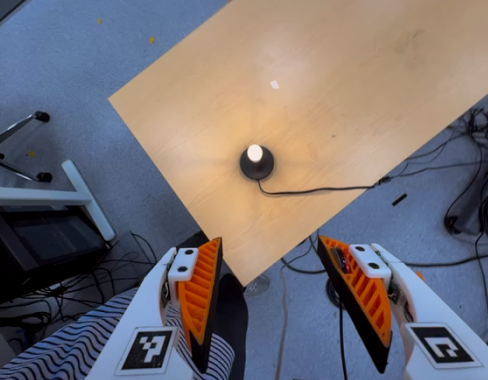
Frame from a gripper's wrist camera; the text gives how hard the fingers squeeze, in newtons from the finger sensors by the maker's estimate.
{"total": 0.0}